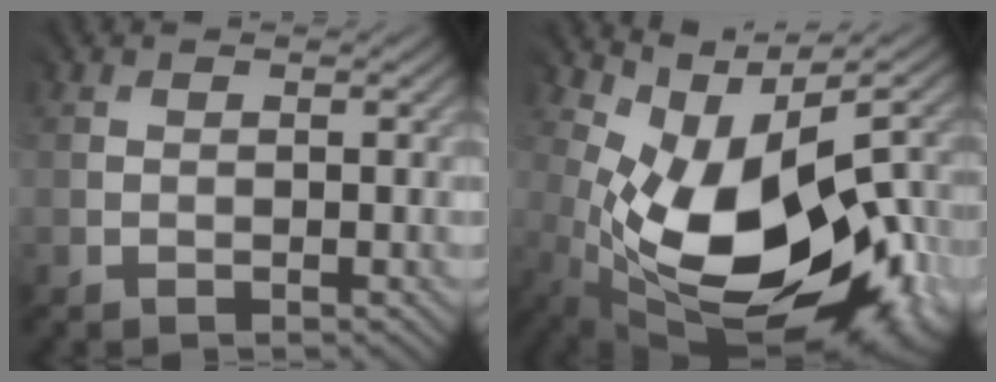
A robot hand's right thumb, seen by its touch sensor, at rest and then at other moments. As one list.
[{"total": 14.5, "force": [-2.9, 6.8, 12.5], "torque": [-0.176, -0.020, -0.029]}]